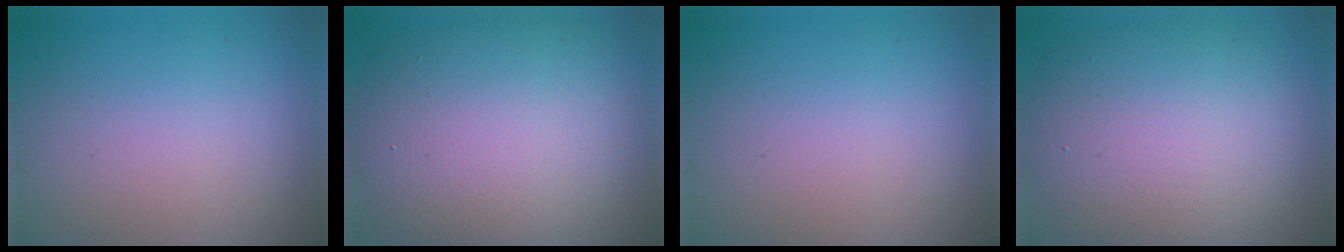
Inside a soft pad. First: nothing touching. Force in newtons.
{"total": 12.4, "press": 12.4, "slide": 1.0}
{"total": 0.0}
{"total": 10.8, "press": 10.7, "slide": 0.6}